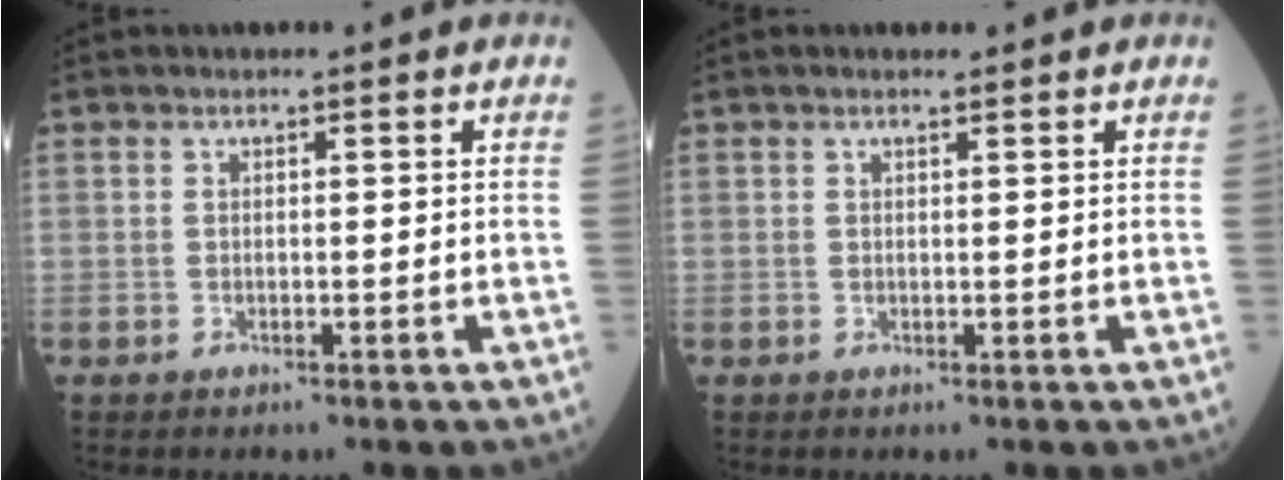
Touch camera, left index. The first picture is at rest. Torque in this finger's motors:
{"motor_torque": [0.99, -1.15, 0.02, 0.03]}